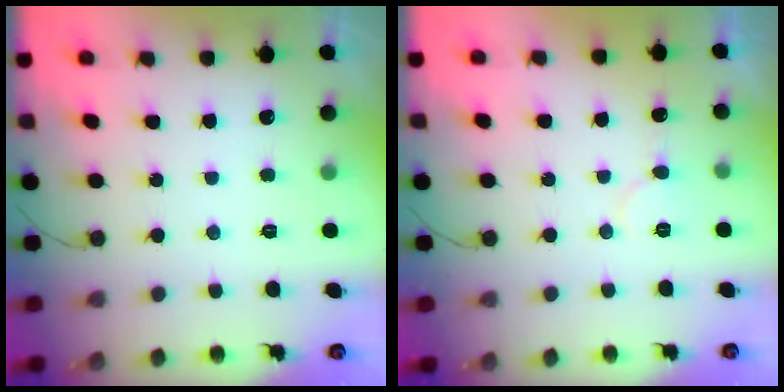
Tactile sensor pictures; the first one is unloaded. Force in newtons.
{"total": 6.1, "press": 6.1, "slide": 0.6}